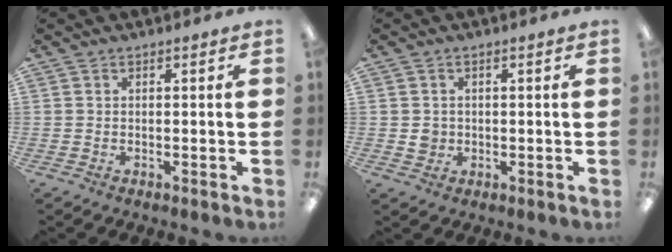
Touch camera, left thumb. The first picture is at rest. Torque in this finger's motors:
{"motor_torque": [-0.05, 0.04, 0.00, -0.02, 0.00]}